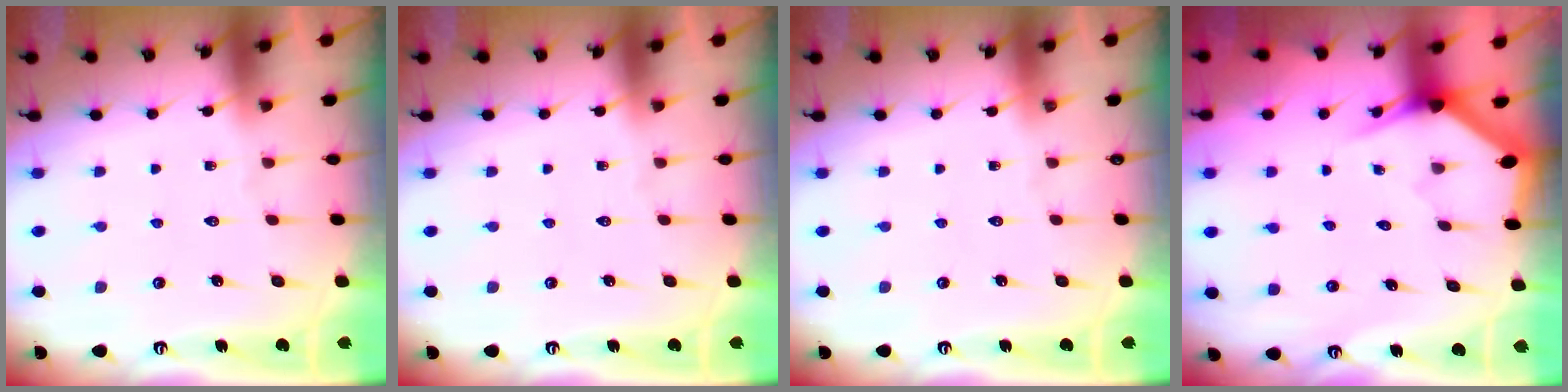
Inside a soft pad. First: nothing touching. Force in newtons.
{"total": 0.0}
{"total": 0.0}
{"total": 3.0, "press": 3.0, "slide": 0.0}